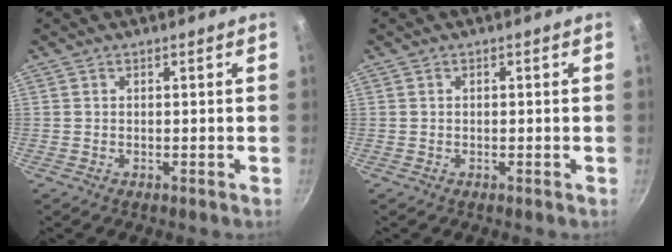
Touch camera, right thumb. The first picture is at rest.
{"total": 0.0}